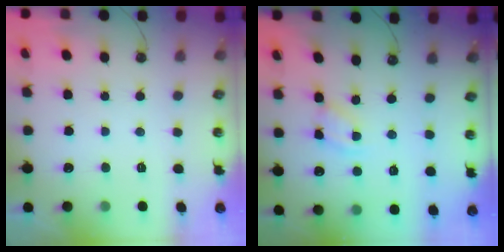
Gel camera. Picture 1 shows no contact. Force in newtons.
{"total": 2.5, "press": 2.5, "slide": 0.1}